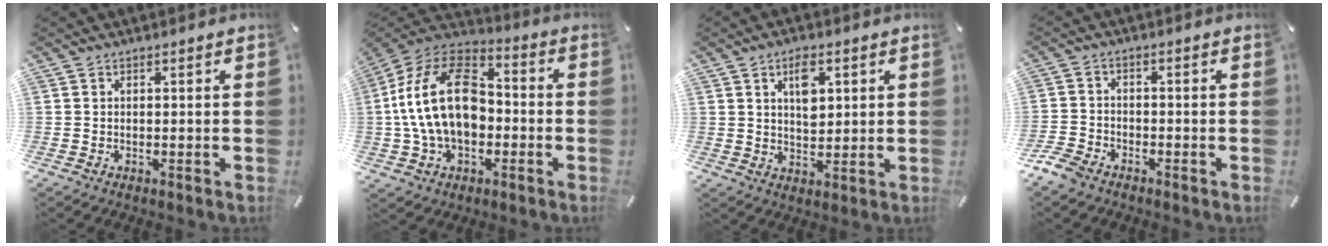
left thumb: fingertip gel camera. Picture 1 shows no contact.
{"total": 21.6, "force": [-1.4, 14.9, 15.5], "torque": [-0.326, 0.030, -0.027]}
{"total": 6.9, "force": [2.7, 4.1, 4.8], "torque": [-0.072, -0.003, 0.042]}
{"total": 4.7, "force": [-3.7, 2.4, 1.7], "torque": [-0.050, 0.013, -0.075]}